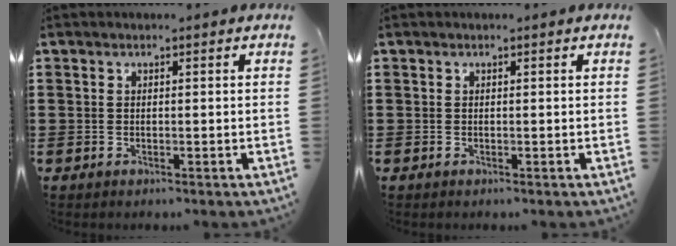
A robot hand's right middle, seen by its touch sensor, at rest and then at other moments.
{"total": 0.0}